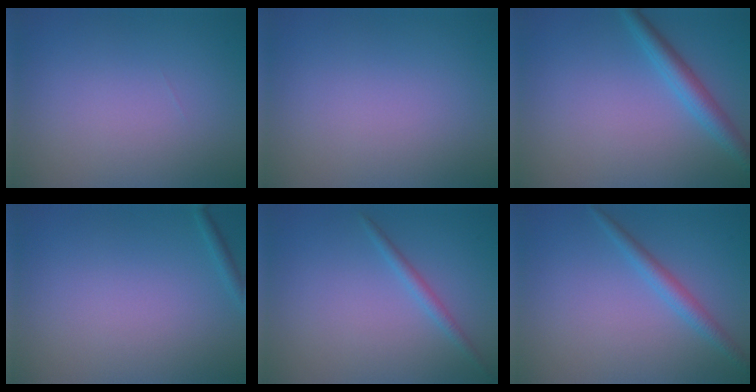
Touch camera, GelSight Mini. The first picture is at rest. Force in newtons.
{"total": 0.0}
{"total": 2.8, "press": 2.8, "slide": 0.1}
{"total": 0.8, "press": 0.8, "slide": 0.0}
{"total": 1.3, "press": 1.3, "slide": 0.0}
{"total": 2.0, "press": 2.0, "slide": 0.1}